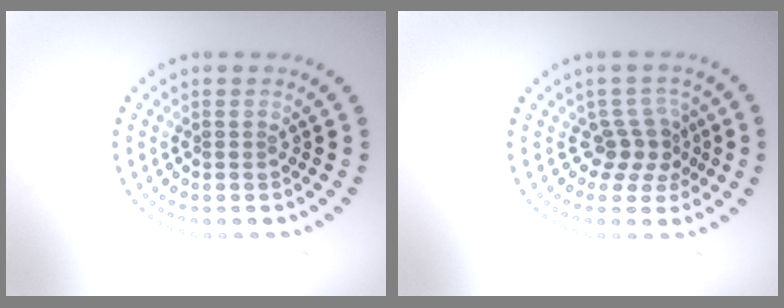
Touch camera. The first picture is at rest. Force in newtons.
{"total": 2.6, "press": 2.0, "slide": 1.6}